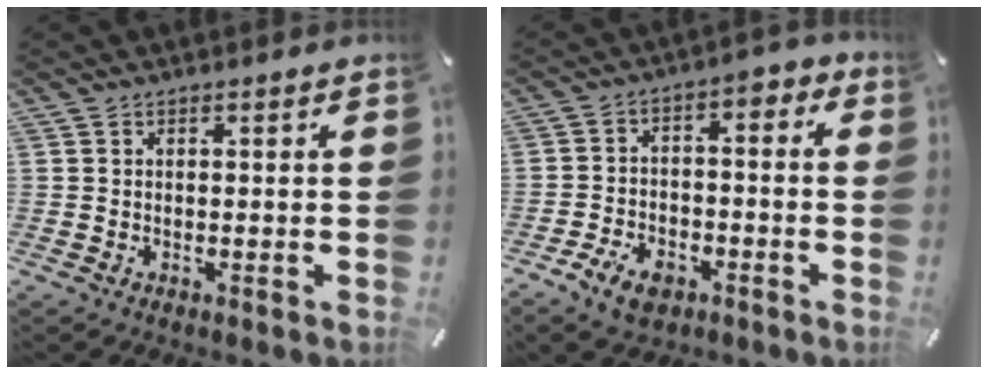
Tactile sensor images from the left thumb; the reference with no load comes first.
{"total": 9.1, "force": [-4.5, 6.3, 4.8], "torque": [-0.091, 0.029, -0.081]}